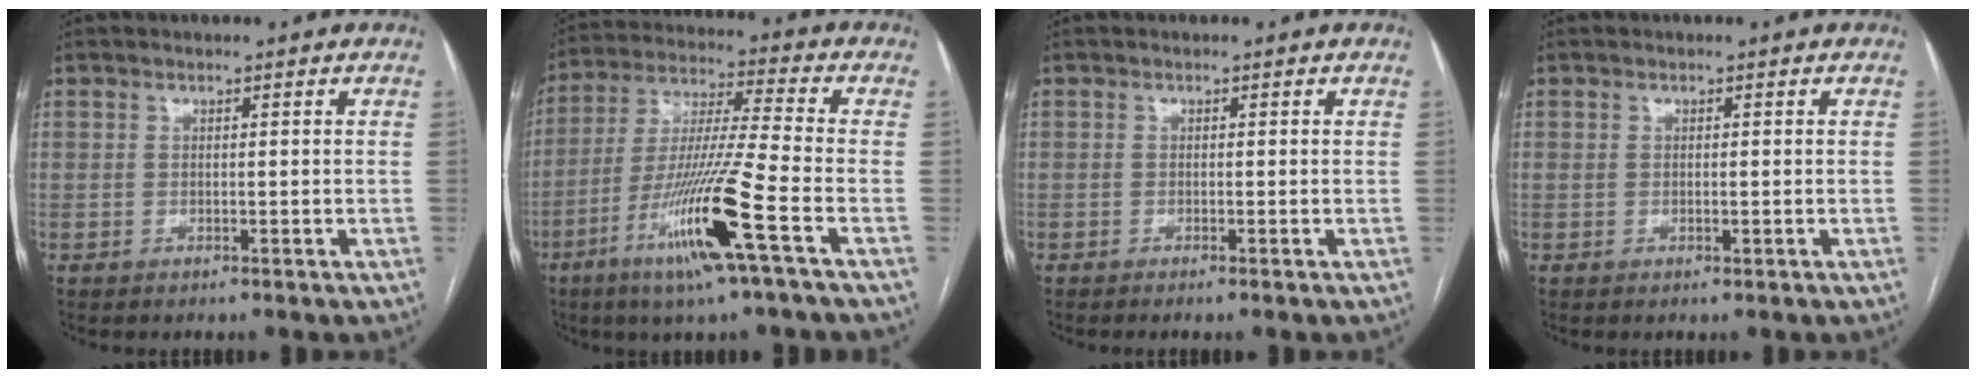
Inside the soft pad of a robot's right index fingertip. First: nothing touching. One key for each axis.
{"total": 15.4, "fx": -6.8, "fy": -1.0, "fz": 13.8, "tx": -0.278, "ty": -0.020, "tz": -0.130}
{"total": 0.6, "fx": -0.4, "fy": -0.2, "fz": 0.4, "tx": -0.010, "ty": 0.001, "tz": -0.009}
{"total": 0.6, "fx": 0.0, "fy": 0.3, "fz": 0.5, "tx": -0.010, "ty": 0.000, "tz": 0.003}